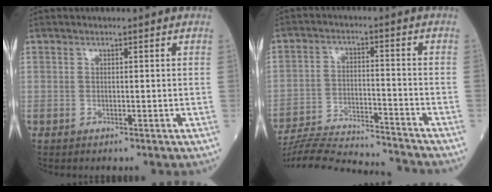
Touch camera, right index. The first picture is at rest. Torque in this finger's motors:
{"motor_torque": [-1.33, -0.81, -1.01, -0.21]}